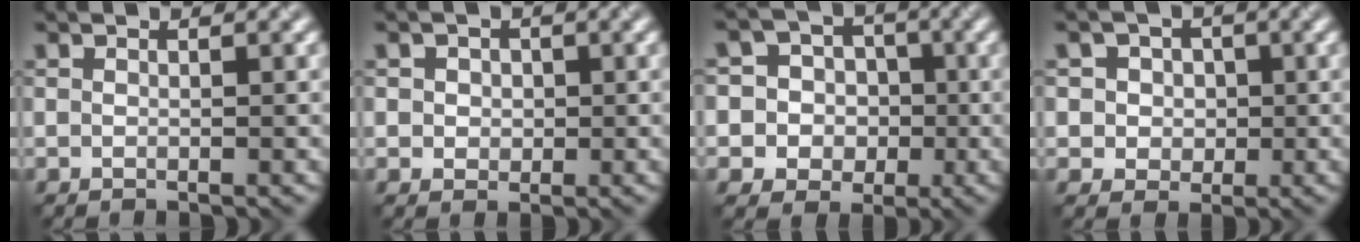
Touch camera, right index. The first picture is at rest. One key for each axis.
{"total": 2.2, "fx": 0.6, "fy": 1.8, "fz": 1.0, "tx": -0.017, "ty": 0.012, "tz": 0.004}
{"total": 7.5, "fx": -0.1, "fy": 7.3, "fz": 1.4, "tx": -0.038, "ty": 0.029, "tz": -0.011}
{"total": 4.1, "fx": 1.1, "fy": 3.8, "fz": 1.4, "tx": -0.012, "ty": 0.013, "tz": 0.011}